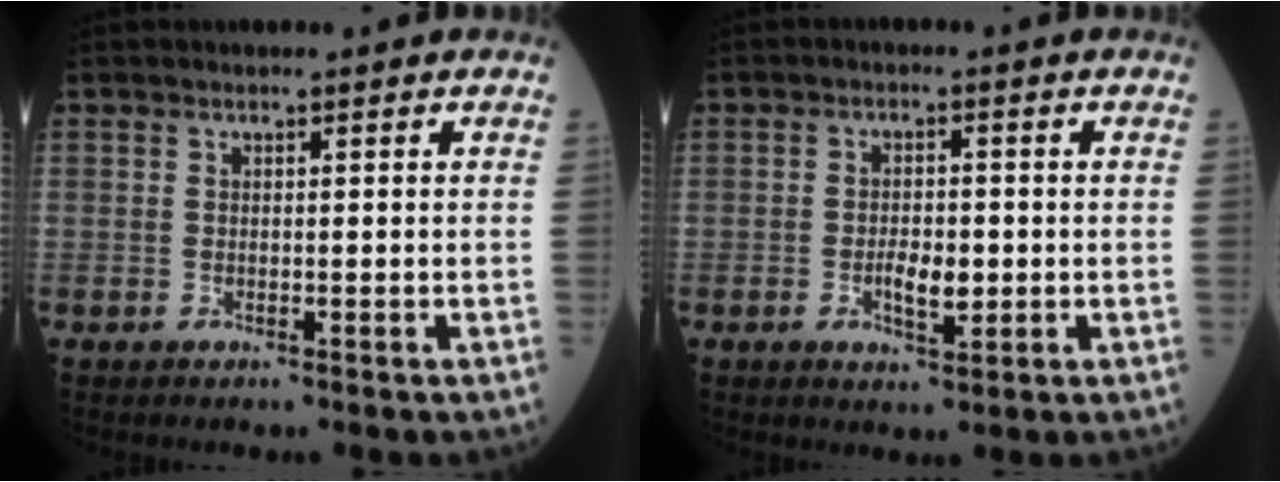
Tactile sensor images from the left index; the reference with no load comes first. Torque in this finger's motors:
{"motor_torque": [0.13, 0.01, 0.12, 0.04]}